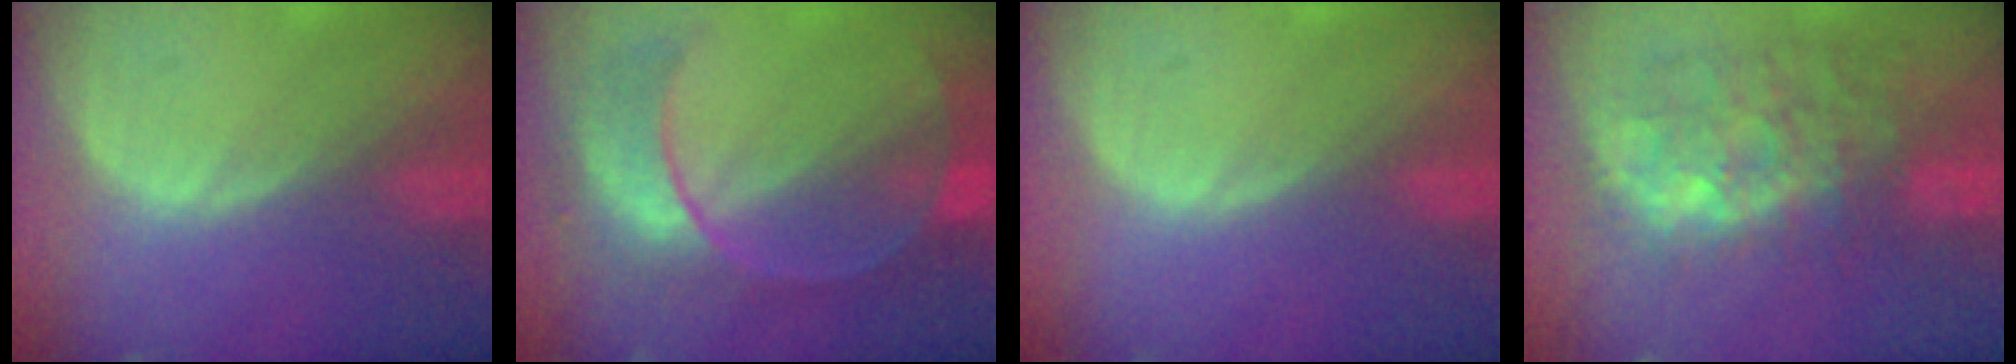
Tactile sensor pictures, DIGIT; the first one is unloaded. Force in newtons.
{"total": 8.9, "press": 8.2, "slide": 3.5}
{"total": 0.0}
{"total": 10.5, "press": 9.9, "slide": 3.4}